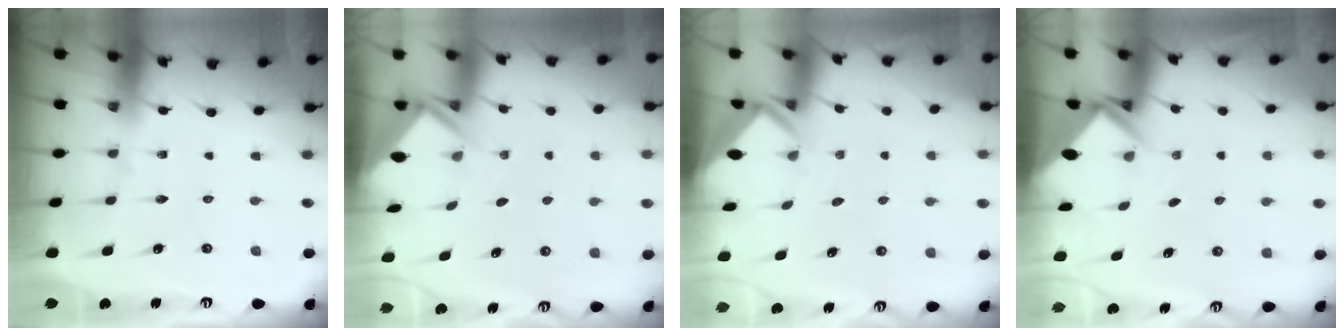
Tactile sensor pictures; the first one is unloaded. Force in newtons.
{"total": 2.4, "press": 2.4, "slide": 0.2}
{"total": 2.8, "press": 2.8, "slide": 0.2}
{"total": 2.6, "press": 2.6, "slide": 0.2}